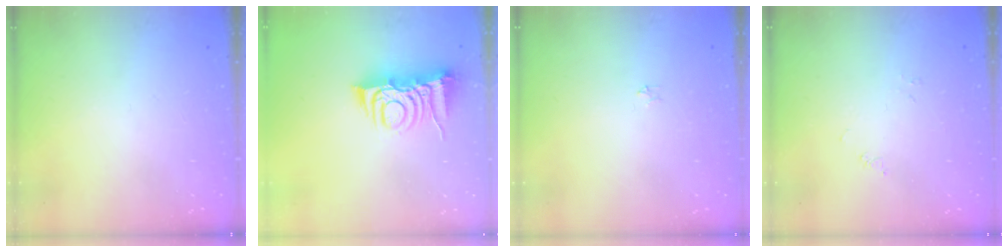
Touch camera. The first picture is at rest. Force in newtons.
{"total": 8.9, "press": 8.9, "slide": 1.1}
{"total": 2.2, "press": 2.2, "slide": 0.3}
{"total": 0.0}